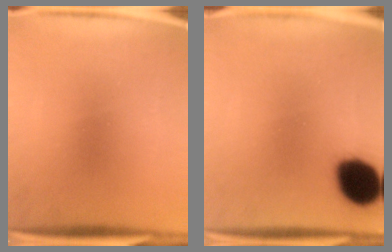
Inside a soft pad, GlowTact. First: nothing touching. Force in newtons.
{"total": 16.6}